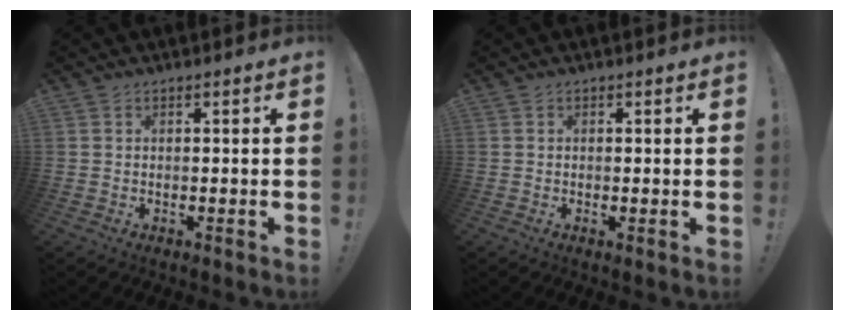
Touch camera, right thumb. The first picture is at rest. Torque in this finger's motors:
{"motor_torque": [0.00, -0.09, -0.69, 0.24, -0.01]}